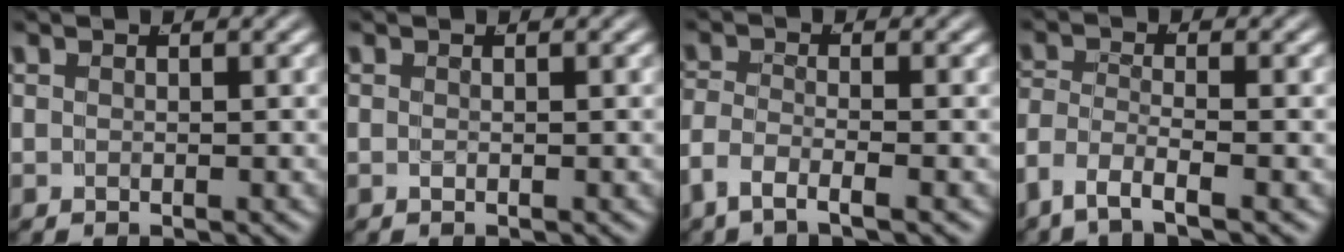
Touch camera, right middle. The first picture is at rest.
{"total": 0.6, "force": [-0.2, -0.5, 0.2], "torque": [-0.007, -0.005, 0.004]}
{"total": 2.9, "force": [-1.9, 0.9, 2.1], "torque": [-0.057, -0.017, -0.028]}
{"total": 3.6, "force": [-2.3, 1.5, 2.3], "torque": [-0.064, -0.028, -0.029]}